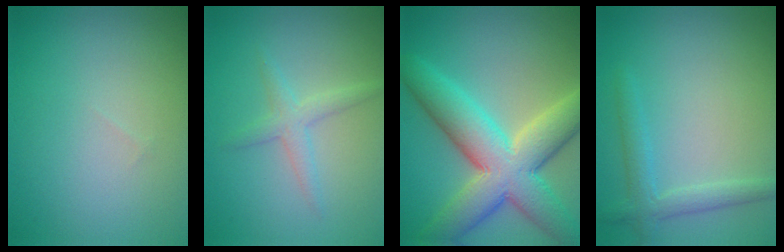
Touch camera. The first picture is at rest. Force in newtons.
{"total": 2.0, "press": 2.0, "slide": 0.1}
{"total": 10.1, "press": 10.1, "slide": 0.7}
{"total": 2.3, "press": 2.3, "slide": 0.1}